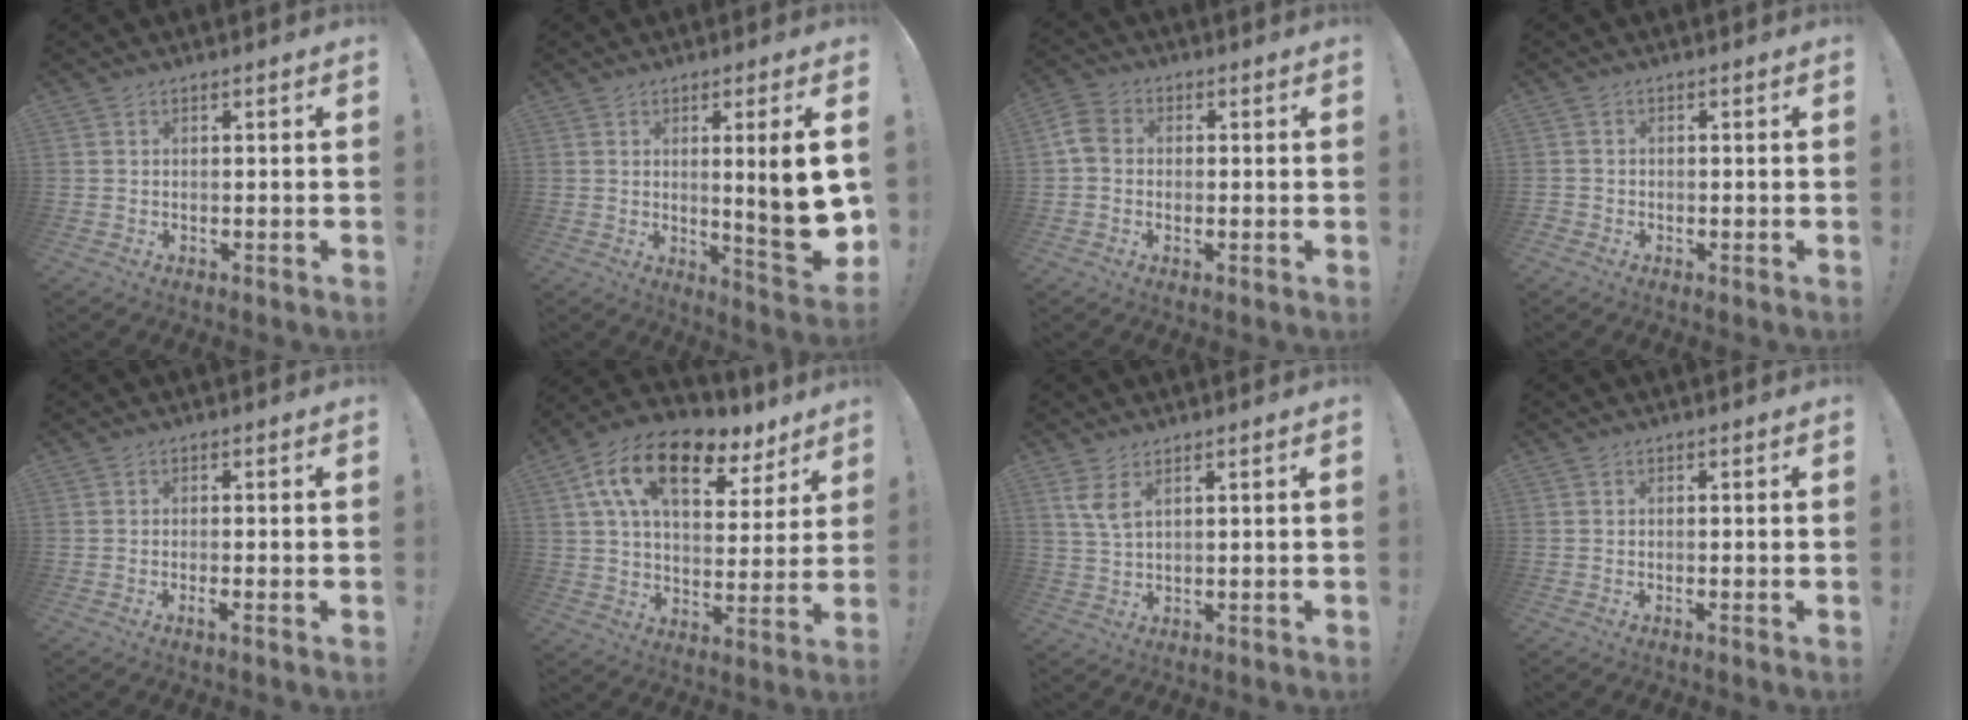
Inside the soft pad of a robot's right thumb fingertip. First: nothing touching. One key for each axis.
{"total": 11.9, "fx": 1.2, "fy": 0.5, "fz": 11.8, "tx": -0.169, "ty": -0.019, "tz": 0.014}
{"total": 6.3, "fx": 0.0, "fy": 5.1, "fz": 3.8, "tx": -0.076, "ty": 0.014, "tz": 0.005}
{"total": 1.2, "fx": -0.8, "fy": 0.8, "fz": 0.4, "tx": -0.006, "ty": 0.004, "tz": -0.014}
{"total": 2.0, "fx": -0.6, "fy": -0.4, "fz": 1.9, "tx": -0.032, "ty": -0.006, "tz": -0.009}
{"total": 18.3, "fx": 9.5, "fy": 9.2, "fz": 12.7, "tx": -0.207, "ty": -0.041, "tz": 0.164}
{"total": 4.8, "fx": 2.7, "fy": 1.3, "fz": 3.7, "tx": -0.078, "ty": -0.012, "tz": 0.048}
{"total": 0.9, "fx": 0.2, "fy": -0.2, "fz": 0.8, "tx": -0.011, "ty": -0.005, "tz": 0.002}